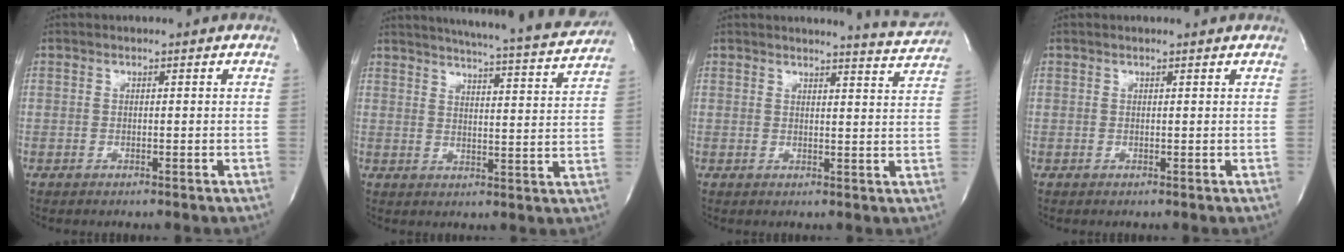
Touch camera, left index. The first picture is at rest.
{"total": 20.3, "force": [18.8, 0.6, 7.5], "torque": [-0.115, -0.047, 0.229]}
{"total": 6.1, "force": [6.0, -0.6, 0.2], "torque": [-0.015, -0.035, 0.061]}
{"total": 1.6, "force": [1.5, 0.1, 0.4], "torque": [-0.013, 0.006, 0.017]}